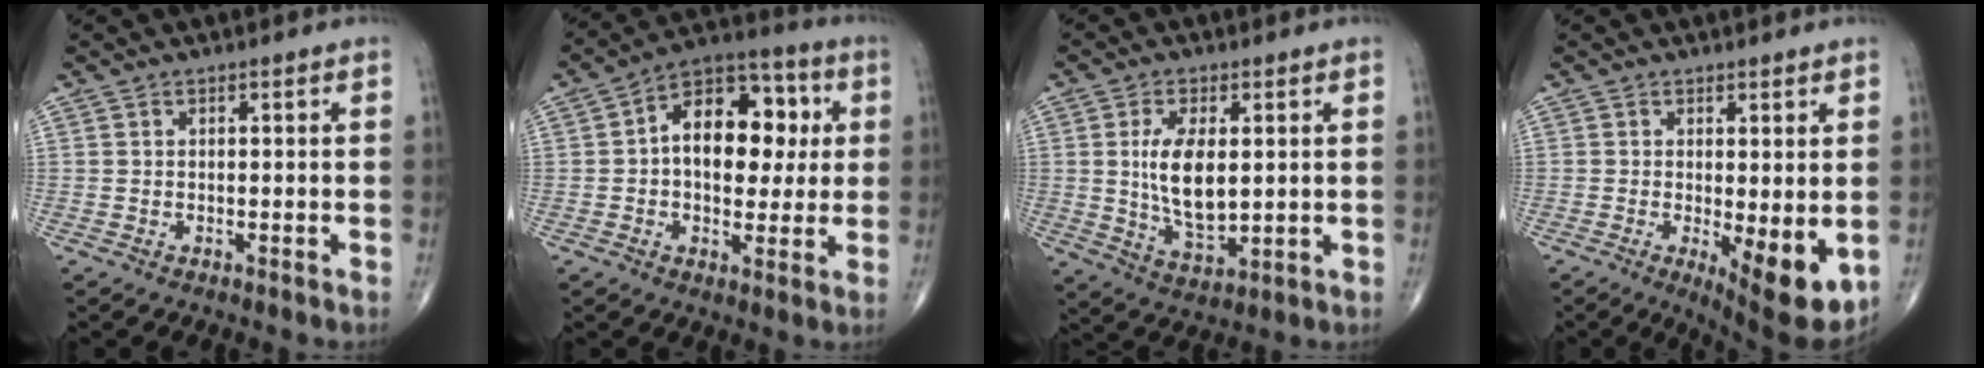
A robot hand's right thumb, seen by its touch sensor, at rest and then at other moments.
{"total": 16.0, "force": [2.0, 10.2, 12.2], "torque": [-0.140, 0.026, 0.021]}
{"total": 10.5, "force": [1.2, 5.1, 9.2], "torque": [-0.163, -0.021, 0.032]}
{"total": 9.5, "force": [-1.7, 3.1, 8.8], "torque": [-0.119, -0.025, -0.016]}